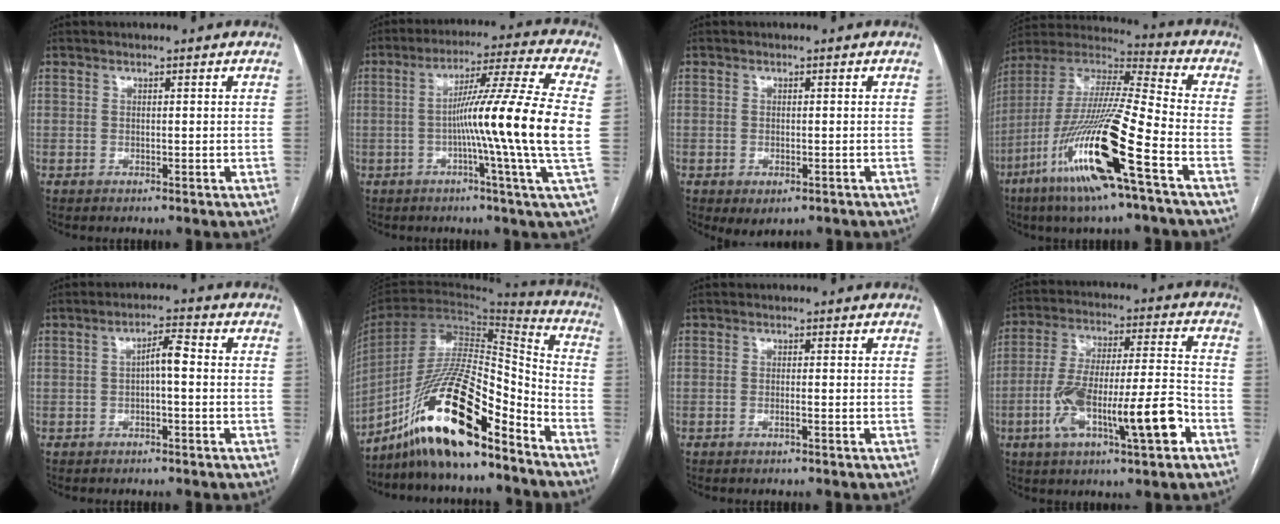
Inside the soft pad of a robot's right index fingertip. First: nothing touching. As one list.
[{"total": 16.5, "force": [-1.5, -2.8, 16.2], "torque": [-0.258, -0.009, -0.038]}, {"total": 2.9, "force": [-1.6, 1.5, 2.0], "torque": [-0.025, -0.004, -0.009]}, {"total": 21.5, "force": [-9.4, 0.6, 19.4], "torque": [-0.415, -0.044, -0.188]}, {"total": 3.5, "force": [-0.2, 0.8, 3.4], "torque": [-0.057, 0.014, -0.004]}, {"total": 19.7, "force": [-13.5, 3.5, 13.9], "torque": [-0.278, -0.003, -0.242]}, {"total": 0.7, "force": [-0.4, 0.0, 0.6], "torque": [-0.014, 0.000, -0.006]}, {"total": 16.8, "force": [-6.3, 2.6, 15.3], "torque": [-0.275, 0.010, -0.099]}]